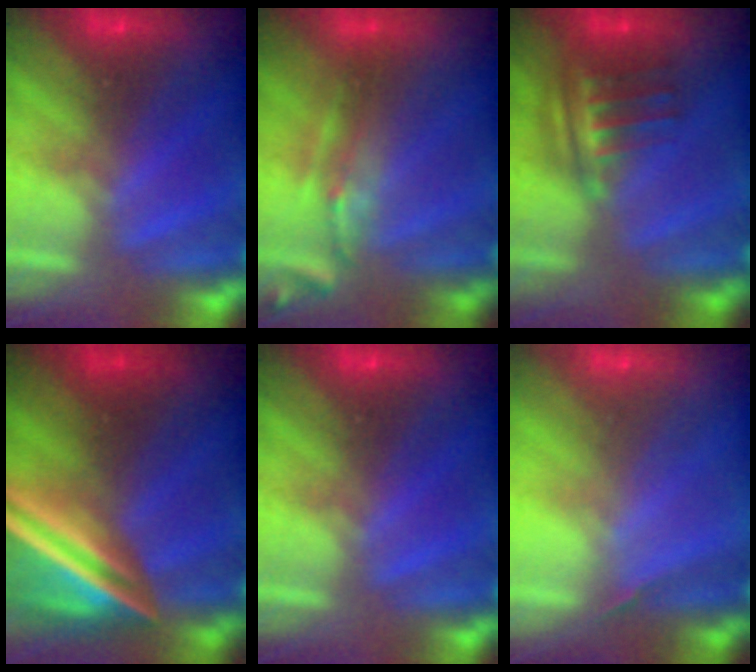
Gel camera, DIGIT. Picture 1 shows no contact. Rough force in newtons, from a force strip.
{"total": 2.5}
{"total": 8.1}
{"total": 7.2}
{"total": 0.0}
{"total": 1.8}